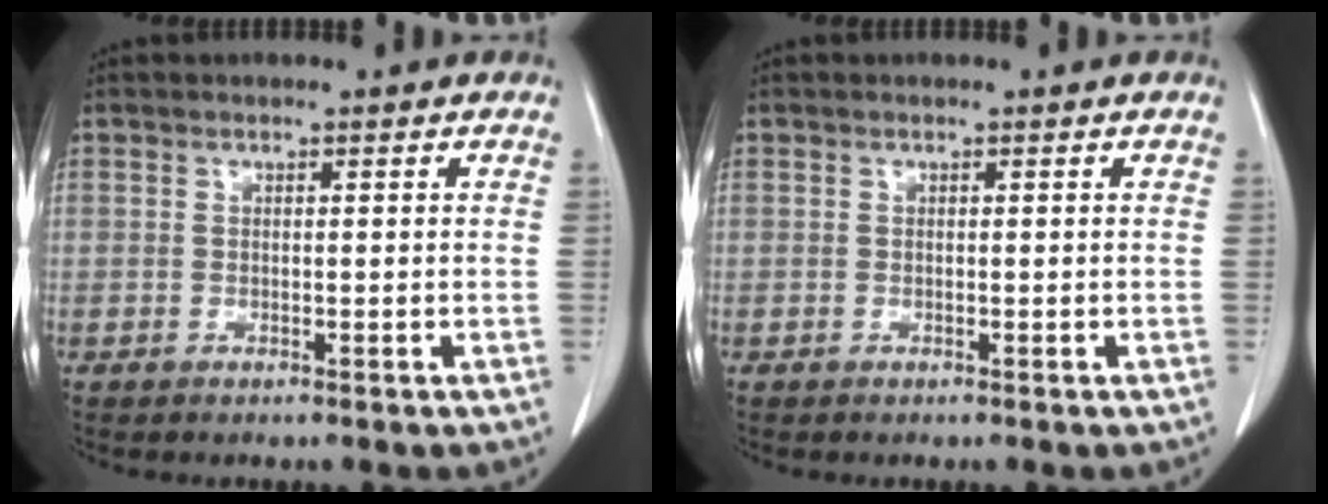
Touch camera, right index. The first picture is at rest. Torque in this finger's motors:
{"motor_torque": [0.00, 0.00, 0.00, 0.00]}